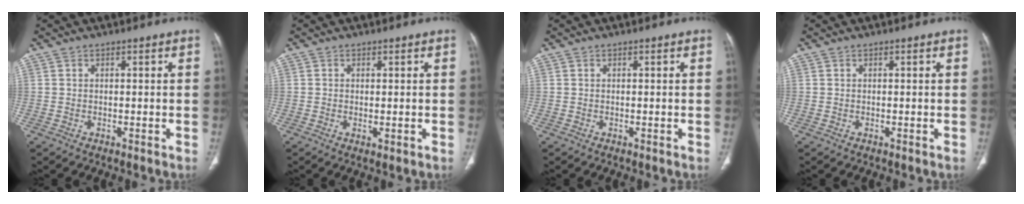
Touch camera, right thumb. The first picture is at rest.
{"total": 1.4, "force": [-0.2, 0.5, 1.2], "torque": [-0.028, -0.006, 0.000]}
{"total": 0.0}
{"total": 0.0}